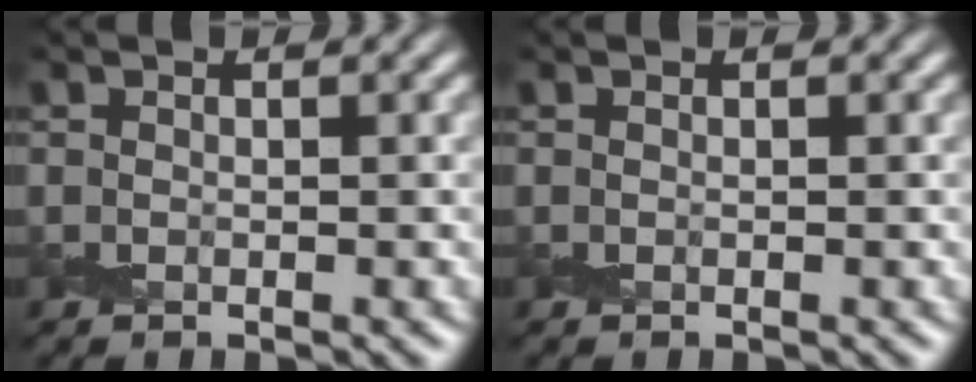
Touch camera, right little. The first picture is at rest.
{"total": 0.0}